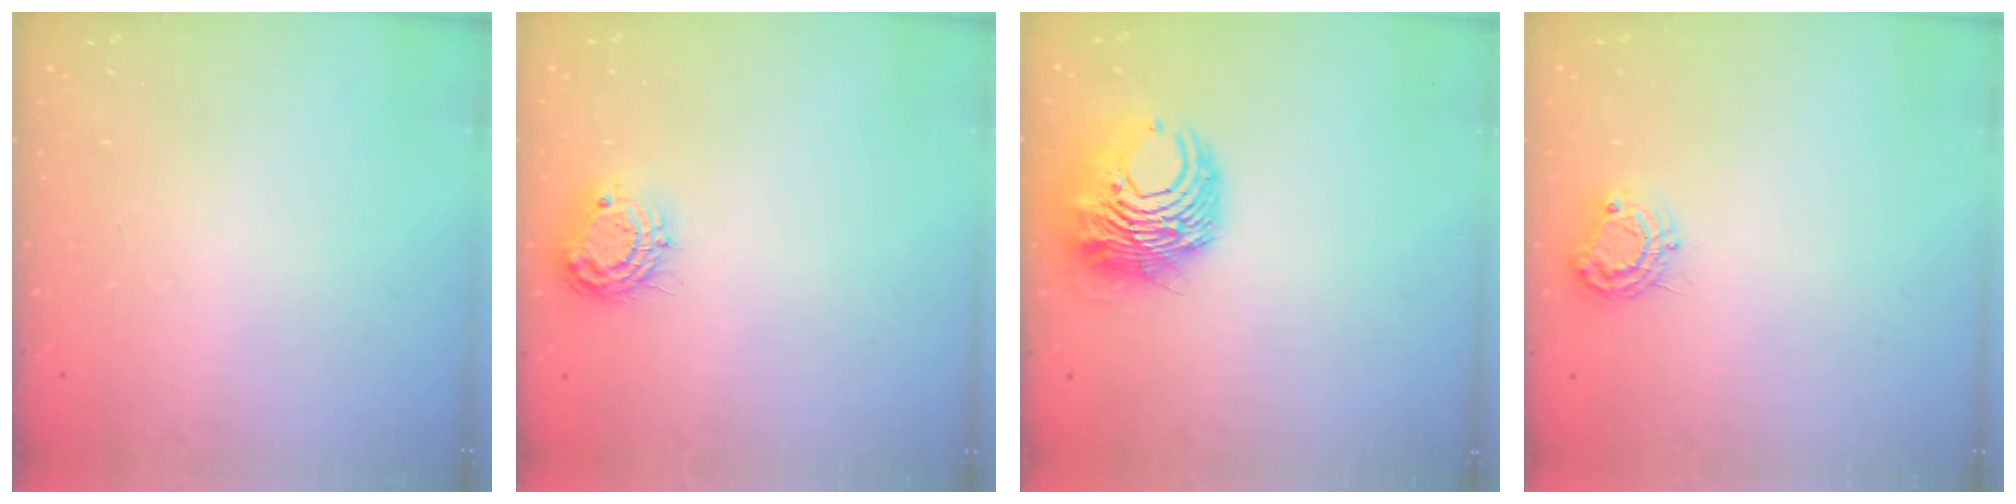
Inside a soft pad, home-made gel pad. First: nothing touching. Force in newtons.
{"total": 9.0, "press": 9.0, "slide": 0.5}
{"total": 11.4, "press": 11.3, "slide": 1.7}
{"total": 7.5, "press": 7.5, "slide": 0.7}